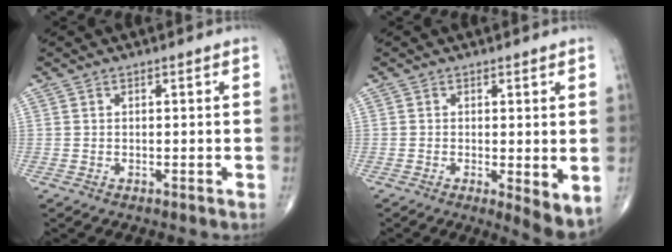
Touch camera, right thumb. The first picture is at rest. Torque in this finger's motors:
{"motor_torque": [-0.39, 0.29, 0.09, -0.08, 0.04]}